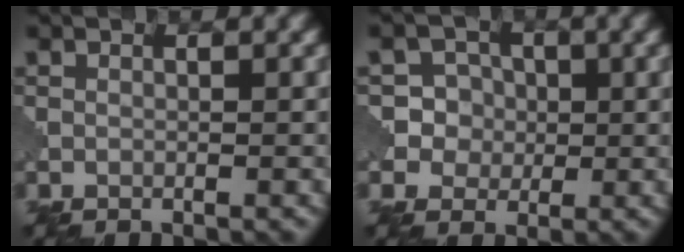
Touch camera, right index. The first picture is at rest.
{"total": 5.8, "force": [0.5, 5.6, 1.4], "torque": [-0.021, 0.030, -0.002]}